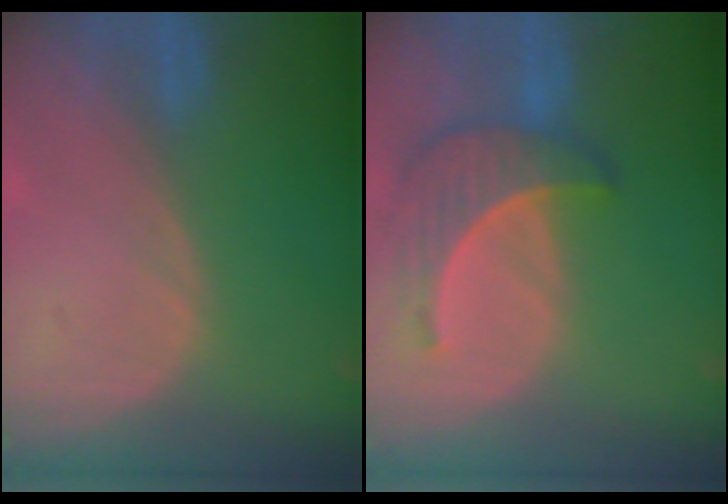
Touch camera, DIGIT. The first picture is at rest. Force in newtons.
{"total": 6.5, "press": 6.5, "slide": 0.3}